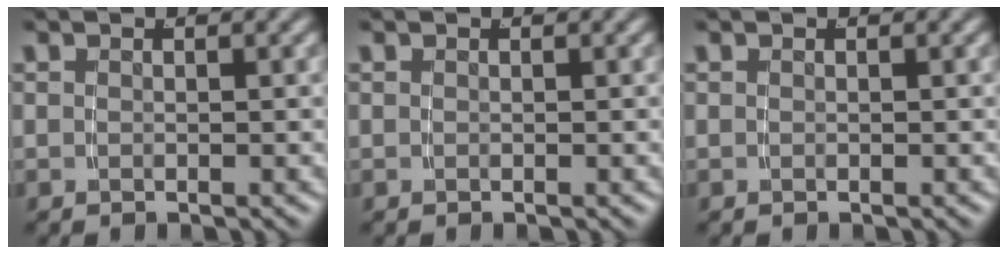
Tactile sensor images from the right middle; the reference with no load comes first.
{"total": 0.0}
{"total": 0.0}